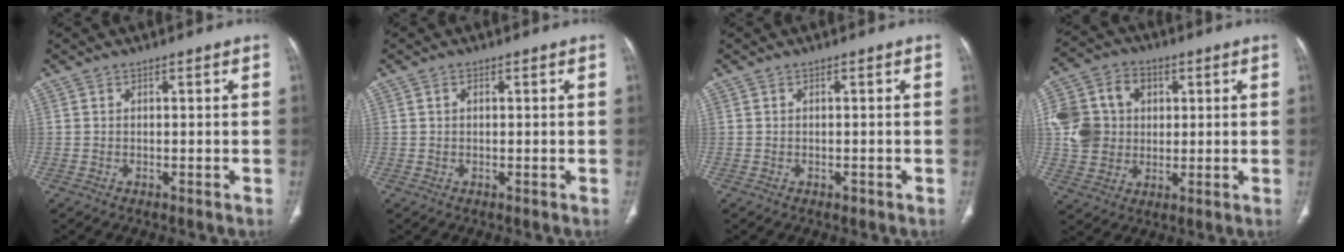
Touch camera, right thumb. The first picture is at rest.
{"total": 0.6, "force": [0.2, 0.4, 0.4], "torque": [-0.008, 0.003, 0.003]}
{"total": 0.6, "force": [-0.4, 0.3, 0.3], "torque": [-0.003, 0.000, -0.005]}
{"total": 14.1, "force": [1.9, 11.9, 7.3], "torque": [-0.128, 0.014, 0.036]}